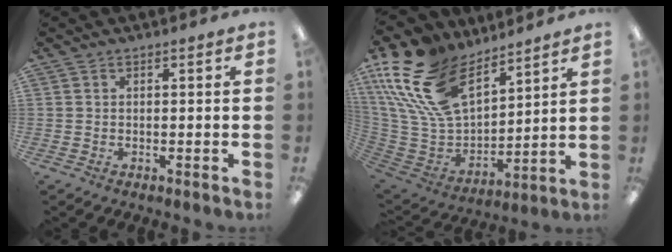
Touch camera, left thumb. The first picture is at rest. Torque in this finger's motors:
{"motor_torque": [0.71, 0.59, 1.26, -1.52, 0.67]}